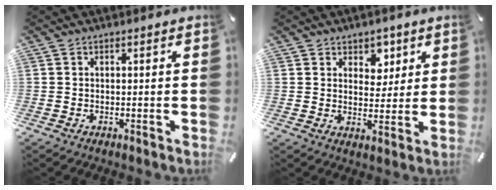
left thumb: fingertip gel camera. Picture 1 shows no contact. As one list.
[{"total": 5.4, "force": [2.9, 4.3, 1.4], "torque": [-0.004, -0.014, 0.045]}]